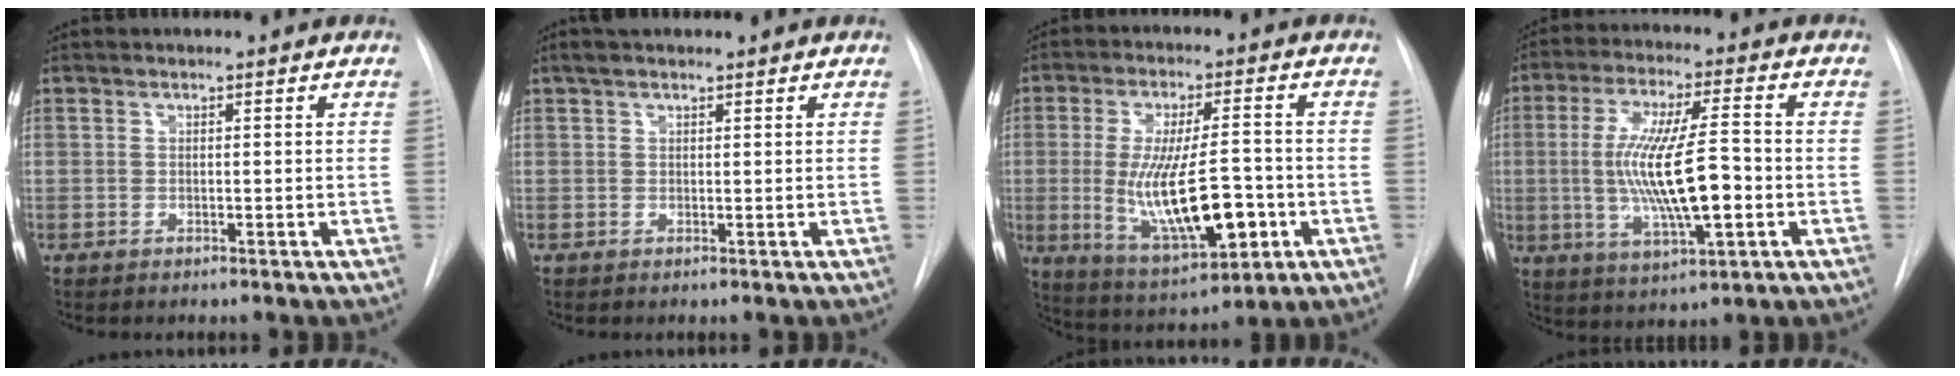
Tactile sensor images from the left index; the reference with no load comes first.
{"total": 2.0, "force": [1.5, 0.7, 1.2], "torque": [-0.025, 0.019, 0.027]}
{"total": 15.5, "force": [-3.0, 4.3, 14.5], "torque": [-0.263, -0.010, -0.036]}
{"total": 13.9, "force": [-1.7, 2.5, 13.6], "torque": [-0.261, -0.003, -0.026]}